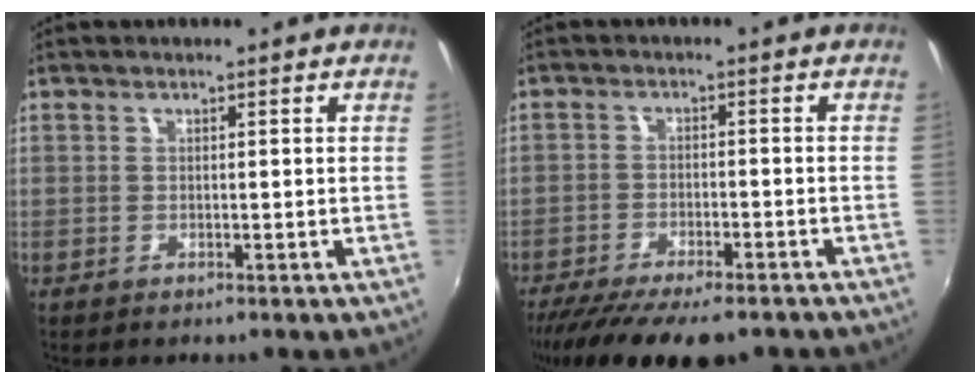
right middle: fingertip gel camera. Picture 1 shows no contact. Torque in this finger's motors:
{"motor_torque": [1.10, -1.04, 0.45, 0.07]}